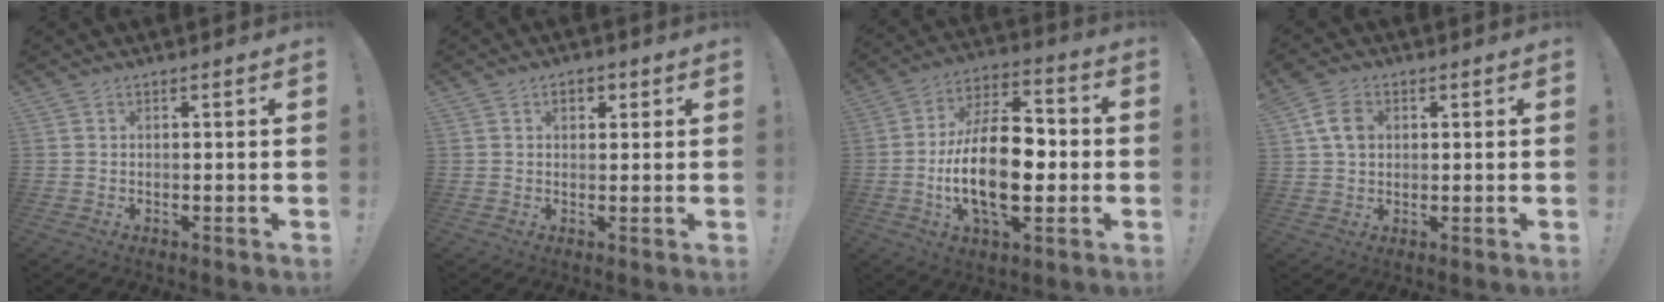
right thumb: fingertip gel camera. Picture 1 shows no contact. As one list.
[{"total": 3.4, "force": [1.3, 2.3, 2.1], "torque": [-0.021, 0.001, 0.018]}, {"total": 21.0, "force": [-3.2, 10.6, 17.8], "torque": [-0.329, 0.003, -0.057]}, {"total": 7.0, "force": [1.9, 5.2, 4.3], "torque": [-0.073, 0.005, 0.037]}]